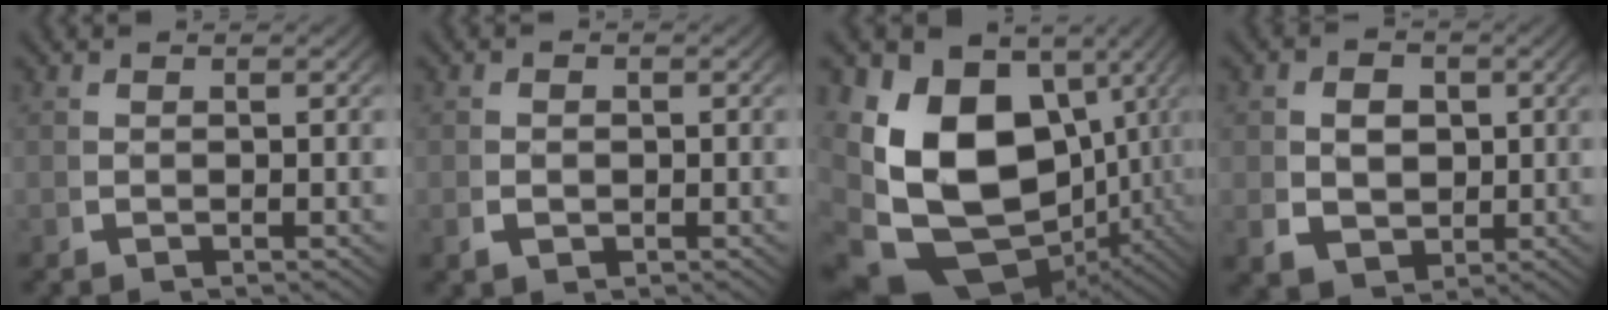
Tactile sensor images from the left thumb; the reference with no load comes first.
{"total": 1.4, "force": [-0.2, 1.2, 0.8], "torque": [-0.018, -0.006, -0.001]}
{"total": 22.0, "force": [-2.0, 16.0, 15.0], "torque": [-0.306, -0.094, 0.006]}
{"total": 5.4, "force": [-0.2, 4.6, 2.9], "torque": [-0.054, -0.033, 0.015]}